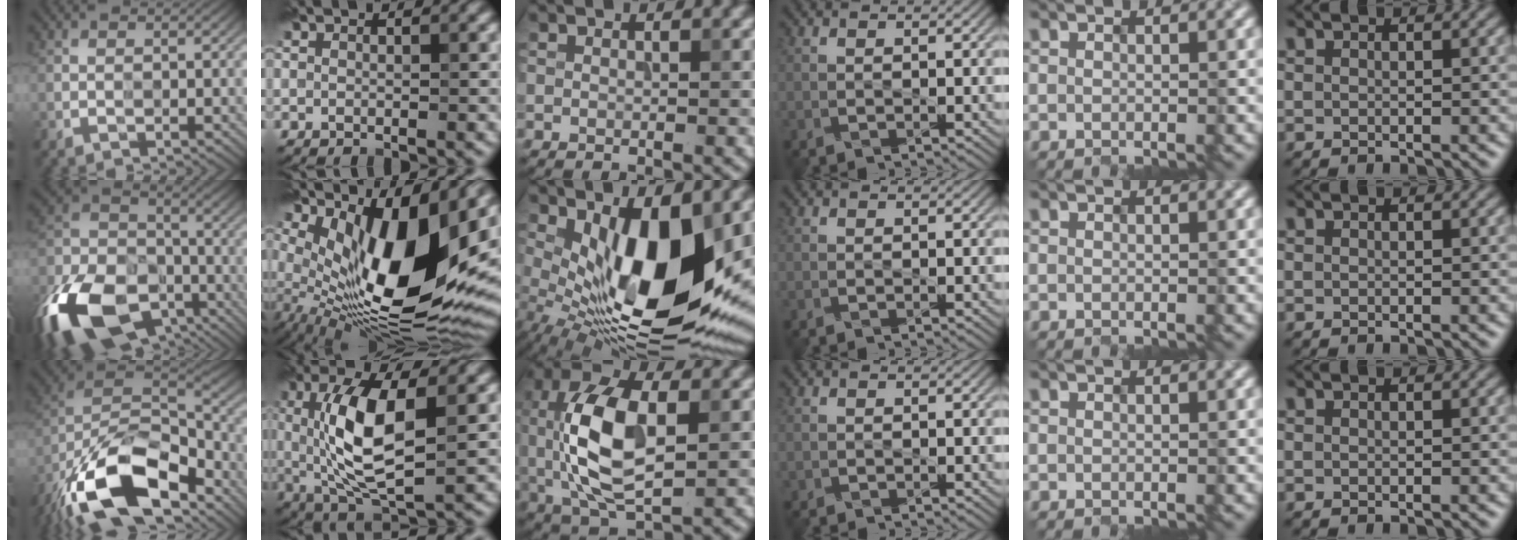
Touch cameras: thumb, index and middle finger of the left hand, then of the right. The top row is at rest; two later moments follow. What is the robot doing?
{"motion": "insert", "object": "pen cap and body"}